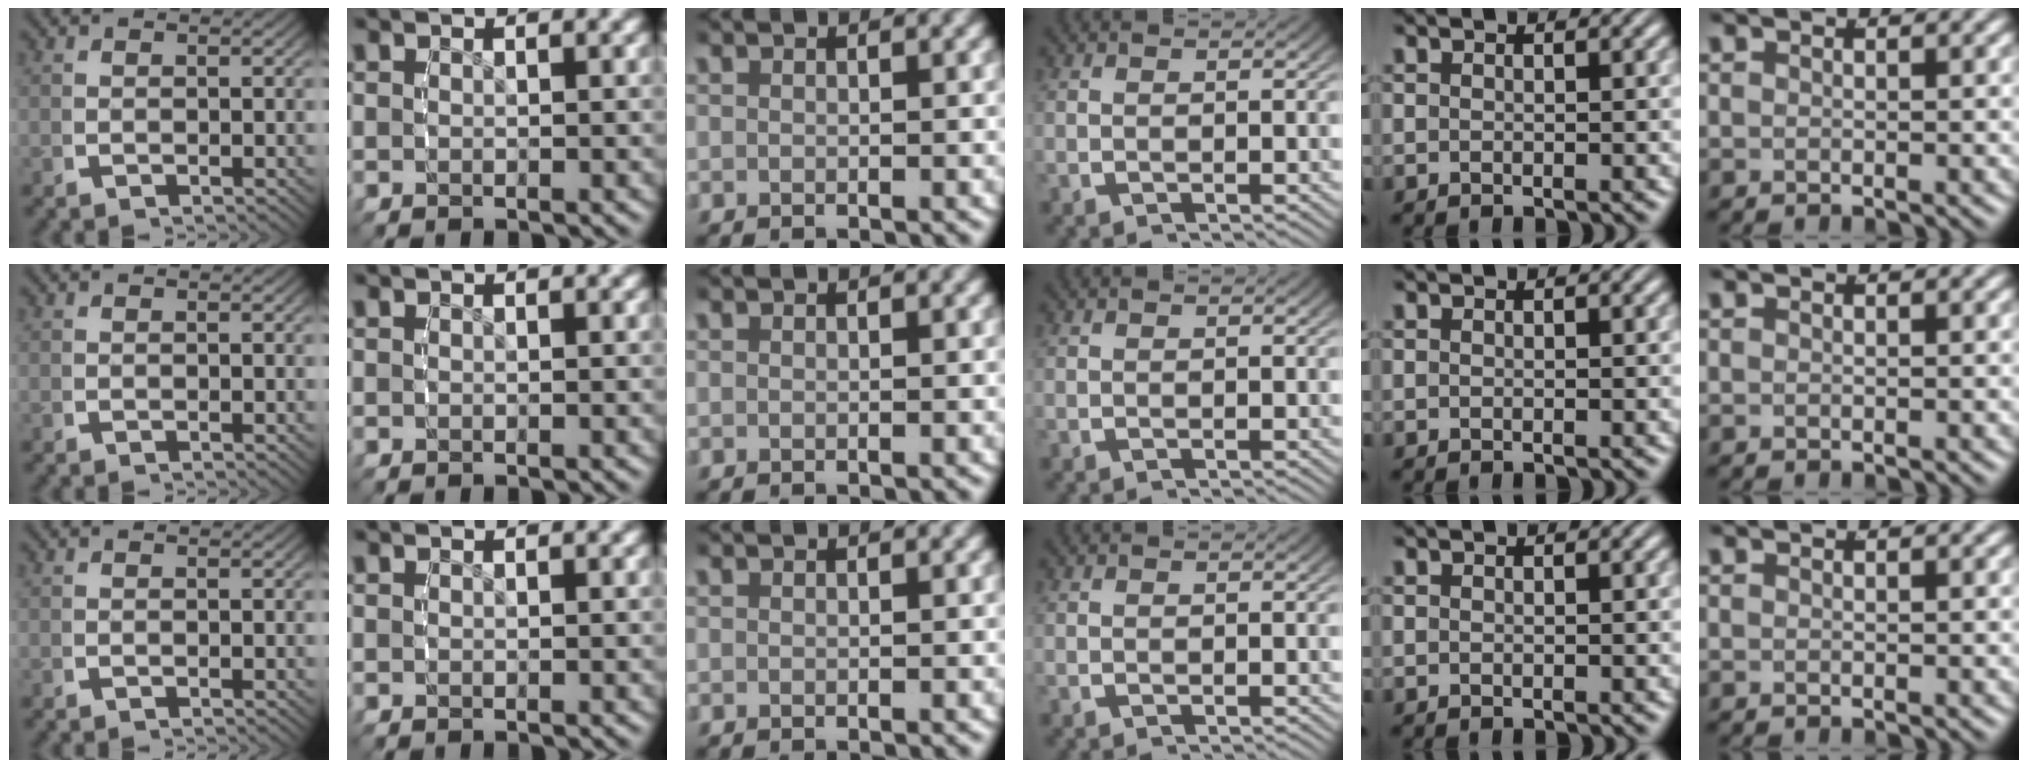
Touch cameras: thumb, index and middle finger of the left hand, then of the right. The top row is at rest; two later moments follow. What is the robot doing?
{"motion": "reach", "object": "bottle cap"}